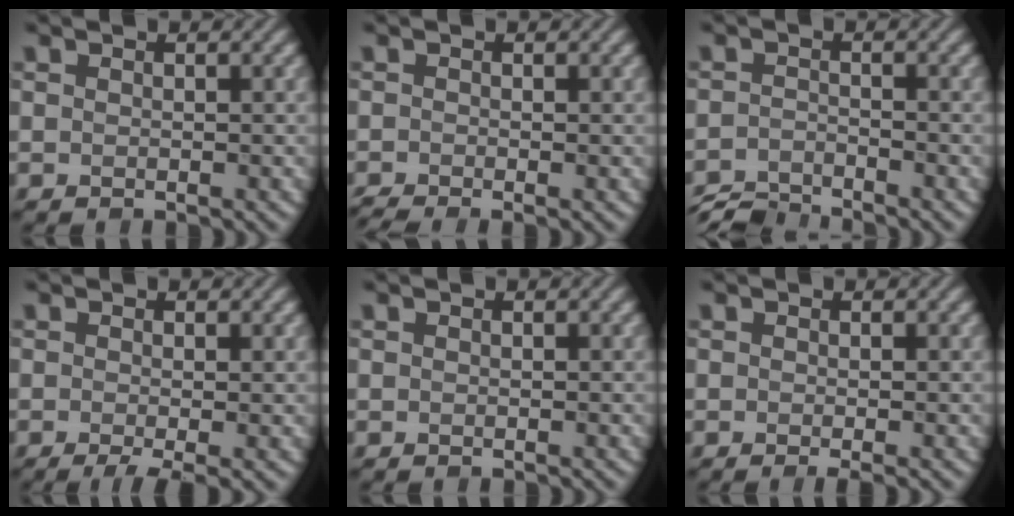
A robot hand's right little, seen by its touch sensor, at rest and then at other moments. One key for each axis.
{"total": 1.5, "fx": -1.1, "fy": 0.2, "fz": 1.0, "tx": -0.017, "ty": -0.013, "tz": -0.026}
{"total": 3.5, "fx": -3.4, "fy": 0.4, "fz": 0.7, "tx": -0.014, "ty": -0.007, "tz": -0.074}
{"total": 2.8, "fx": -1.0, "fy": 0.6, "fz": 2.6, "tx": -0.044, "ty": -0.010, "tz": -0.019}
{"total": 0.0}
{"total": 1.3, "fx": -0.4, "fy": 0.3, "fz": 1.2, "tx": -0.016, "ty": -0.008, "tz": -0.008}